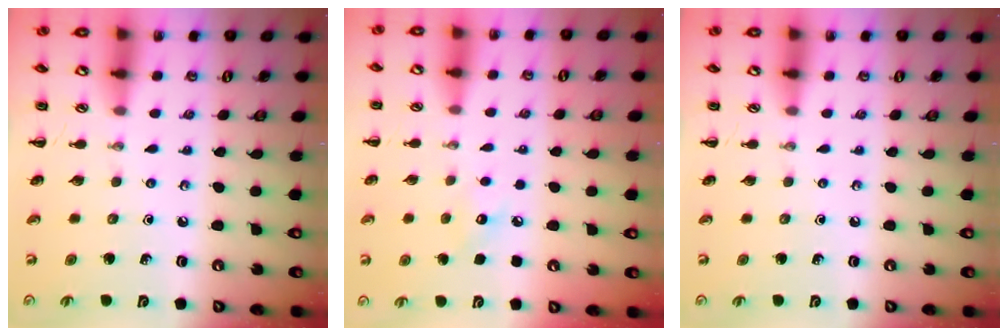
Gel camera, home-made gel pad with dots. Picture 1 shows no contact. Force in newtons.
{"total": 5.5, "press": 5.4, "slide": 1.4}
{"total": 0.0}